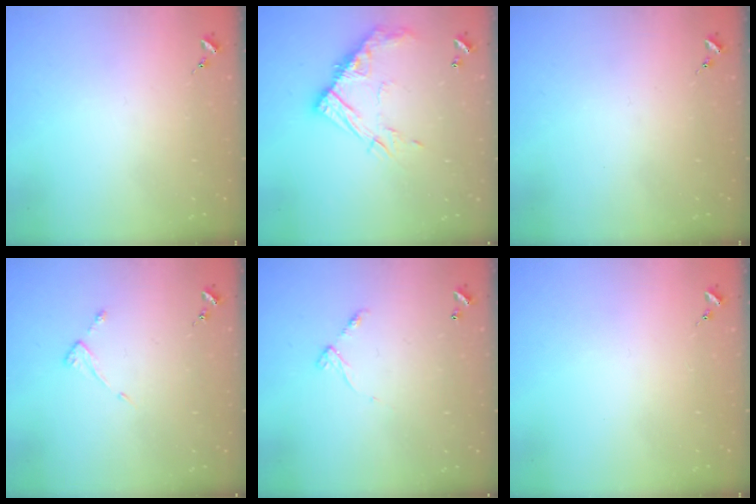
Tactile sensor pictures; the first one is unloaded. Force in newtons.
{"total": 12.5, "press": 12.5, "slide": 1.0}
{"total": 0.0}
{"total": 2.6, "press": 2.6, "slide": 0.3}
{"total": 6.2, "press": 6.2, "slide": 0.4}
{"total": 0.0}